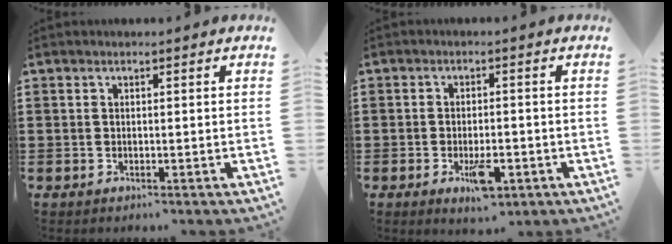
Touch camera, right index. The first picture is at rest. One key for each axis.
{"total": 5.2, "fx": -2.0, "fy": 2.0, "fz": 4.3, "tx": -0.073, "ty": 0.000, "tz": -0.032}